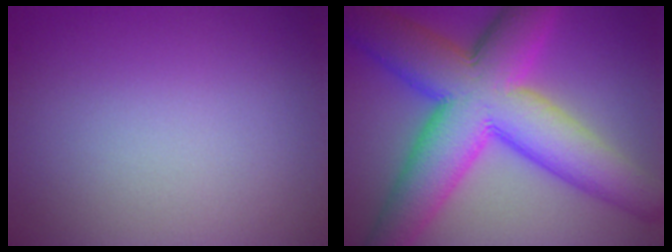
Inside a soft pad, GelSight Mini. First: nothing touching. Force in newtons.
{"total": 13.3, "press": 13.3, "slide": 0.4}